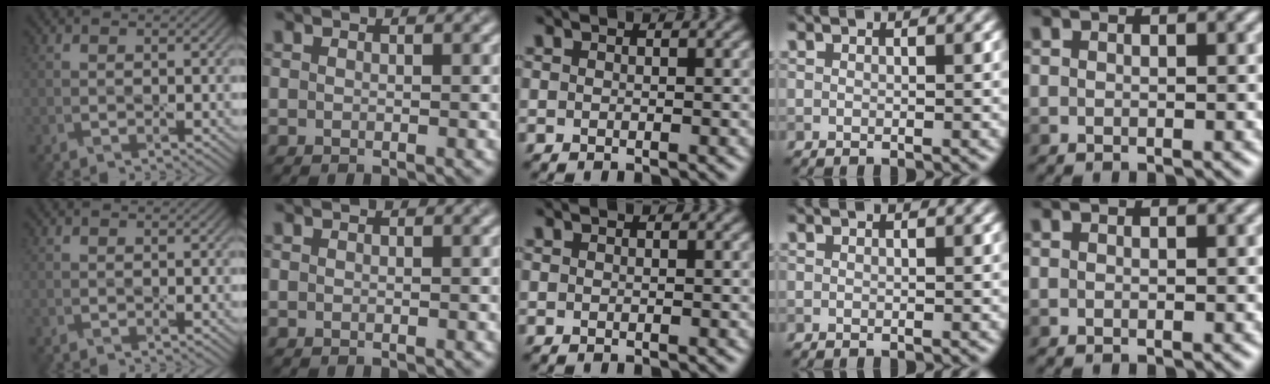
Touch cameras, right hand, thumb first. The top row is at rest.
{}